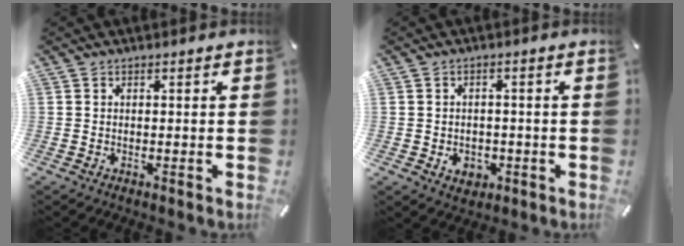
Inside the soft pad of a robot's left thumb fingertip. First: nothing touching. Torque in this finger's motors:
{"motor_torque": [0.38, 0.48, 0.03, 0.04, 0.00]}